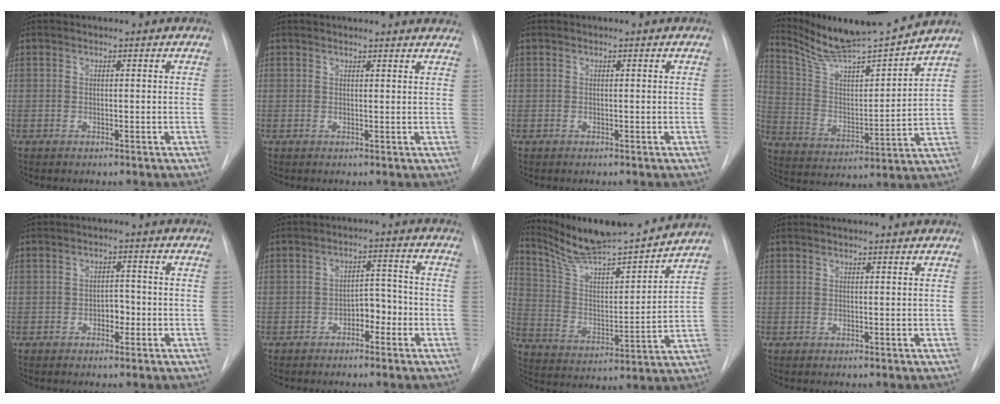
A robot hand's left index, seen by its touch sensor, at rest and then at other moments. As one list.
[{"total": 10.3, "force": [9.8, 1.6, 2.5], "torque": [-0.014, 0.010, 0.095]}, {"total": 0.0}, {"total": 15.0, "force": [14.3, -1.1, 4.5], "torque": [-0.089, -0.018, 0.247]}, {"total": 2.3, "force": [-0.8, 1.4, 1.6], "torque": [-0.019, 0.007, -0.011]}, {"total": 4.0, "force": [-2.0, 2.1, 2.8], "torque": [-0.037, 0.016, -0.032]}, {"total": 17.9, "force": [16.8, 0.3, 6.3], "torque": [-0.112, -0.015, 0.275]}, {"total": 2.7, "force": [2.6, 0.1, 0.7], "torque": [-0.009, 0.016, 0.030]}]